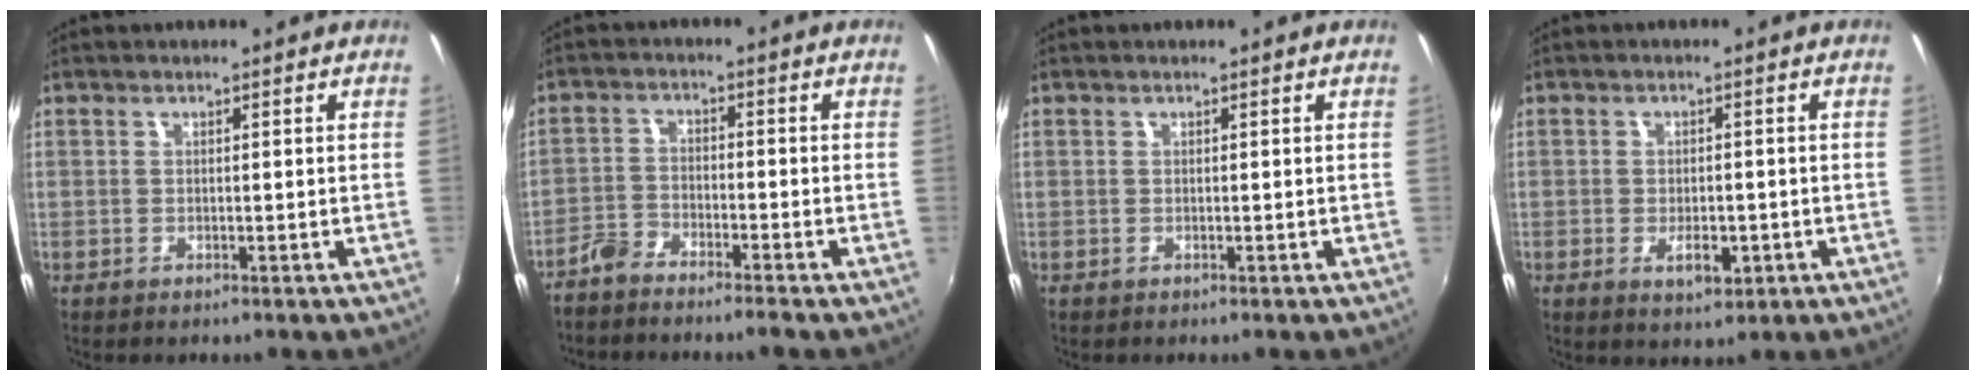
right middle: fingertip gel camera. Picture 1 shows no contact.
{"total": 3.9, "force": [-3.5, 0.6, 1.5], "torque": [-0.048, 0.001, -0.073]}
{"total": 0.0}
{"total": 3.7, "force": [-0.7, 2.1, 3.0], "torque": [-0.055, -0.007, -0.006]}